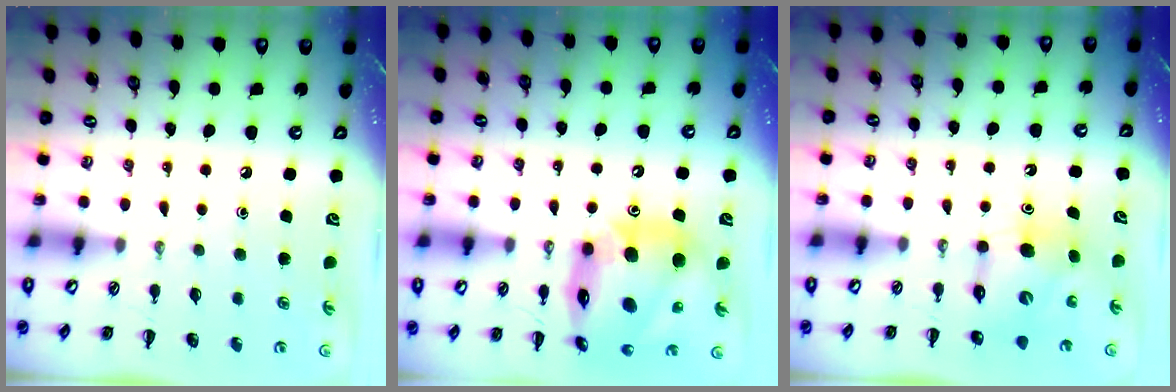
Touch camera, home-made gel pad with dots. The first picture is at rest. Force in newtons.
{"total": 19.1, "press": 18.2, "slide": 5.6}
{"total": 6.5, "press": 6.5, "slide": 0.8}